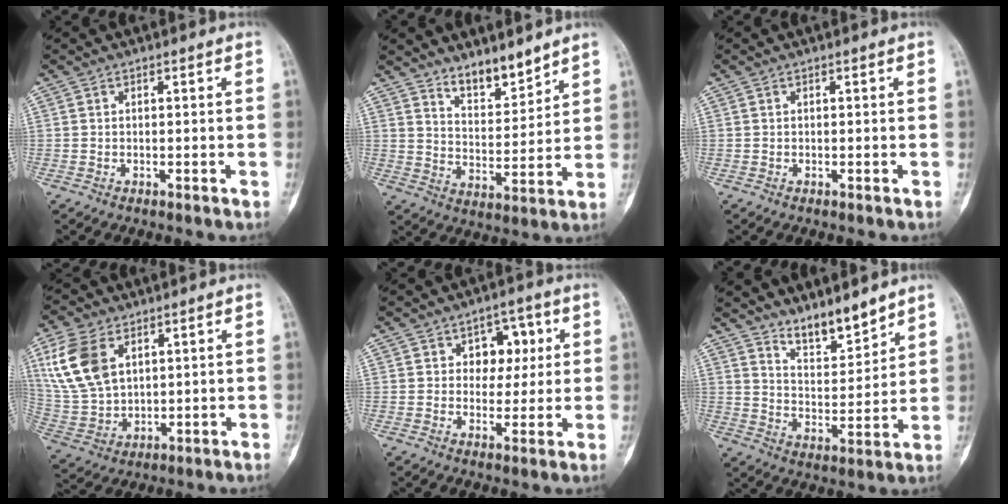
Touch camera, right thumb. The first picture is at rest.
{"total": 7.9, "force": [6.6, 2.7, 3.4], "torque": [-0.032, -0.060, 0.121]}
{"total": 0.0}
{"total": 13.5, "force": [5.4, 8.4, 9.1], "torque": [-0.185, -0.013, 0.121]}
{"total": 7.2, "force": [2.0, 5.3, 4.4], "torque": [-0.010, -0.002, 0.023]}
{"total": 8.5, "force": [7.3, 2.2, 3.7], "torque": [-0.043, -0.065, 0.135]}